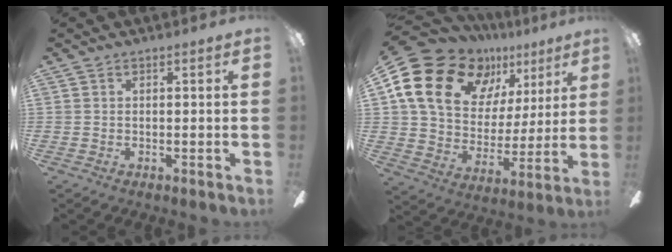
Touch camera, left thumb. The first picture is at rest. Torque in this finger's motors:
{"motor_torque": [2.50, 2.50, 1.40, -1.37, 0.21]}